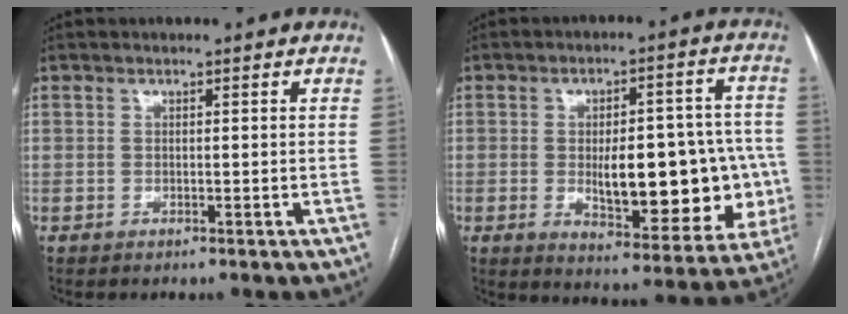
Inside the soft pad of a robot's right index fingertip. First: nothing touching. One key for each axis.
{"total": 17.7, "fx": -2.3, "fy": 7.2, "fz": 16.0, "tx": -0.189, "ty": 0.024, "tz": -0.007}